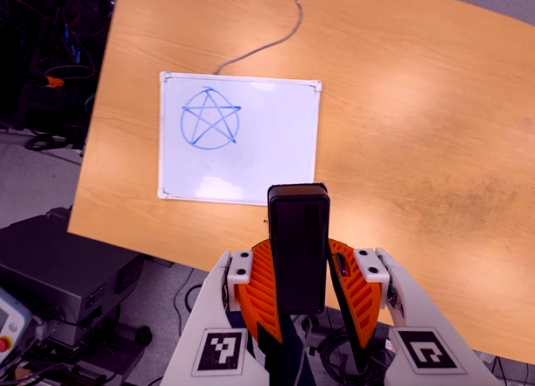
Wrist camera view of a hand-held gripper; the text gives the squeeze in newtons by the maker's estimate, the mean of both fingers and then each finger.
{"total": 5.8, "left": 5.6, "right": 6.1}